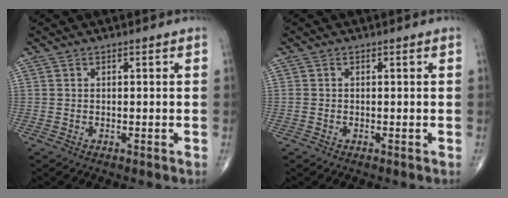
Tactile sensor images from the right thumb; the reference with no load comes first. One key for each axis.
{"total": 0.5, "fx": -0.2, "fy": 0.4, "fz": 0.3, "tx": -0.007, "ty": 0.001, "tz": -0.005}